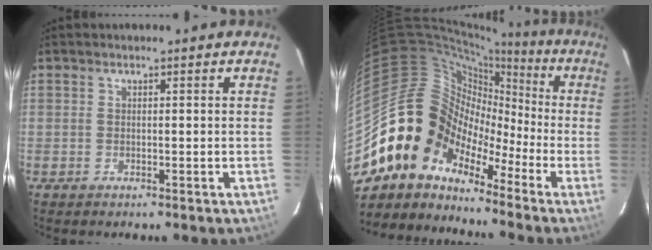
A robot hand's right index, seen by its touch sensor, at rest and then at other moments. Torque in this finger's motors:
{"motor_torque": [0.66, -0.77, 0.65, -0.03]}